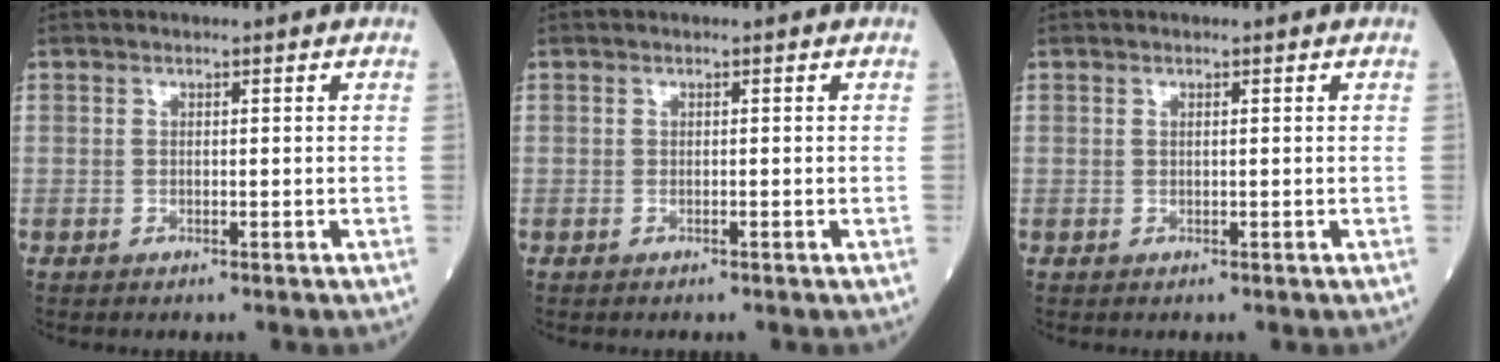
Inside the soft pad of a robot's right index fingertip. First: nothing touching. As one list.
[{"total": 0.0}, {"total": 0.0}]